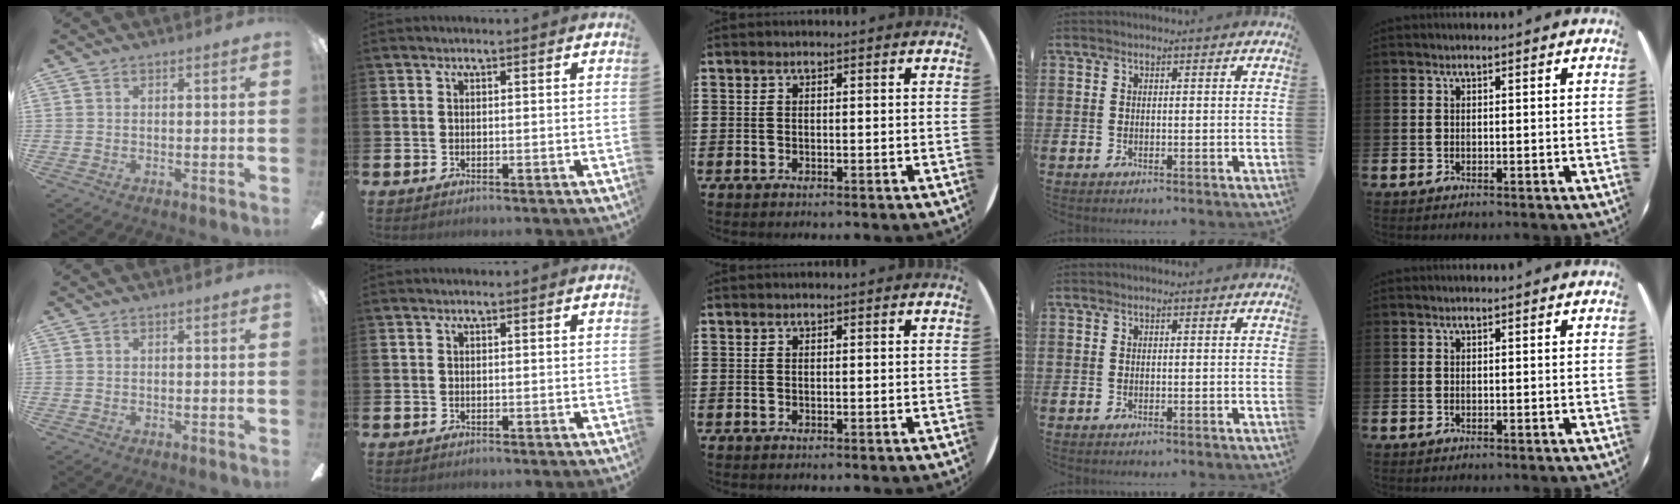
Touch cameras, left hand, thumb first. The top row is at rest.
{}